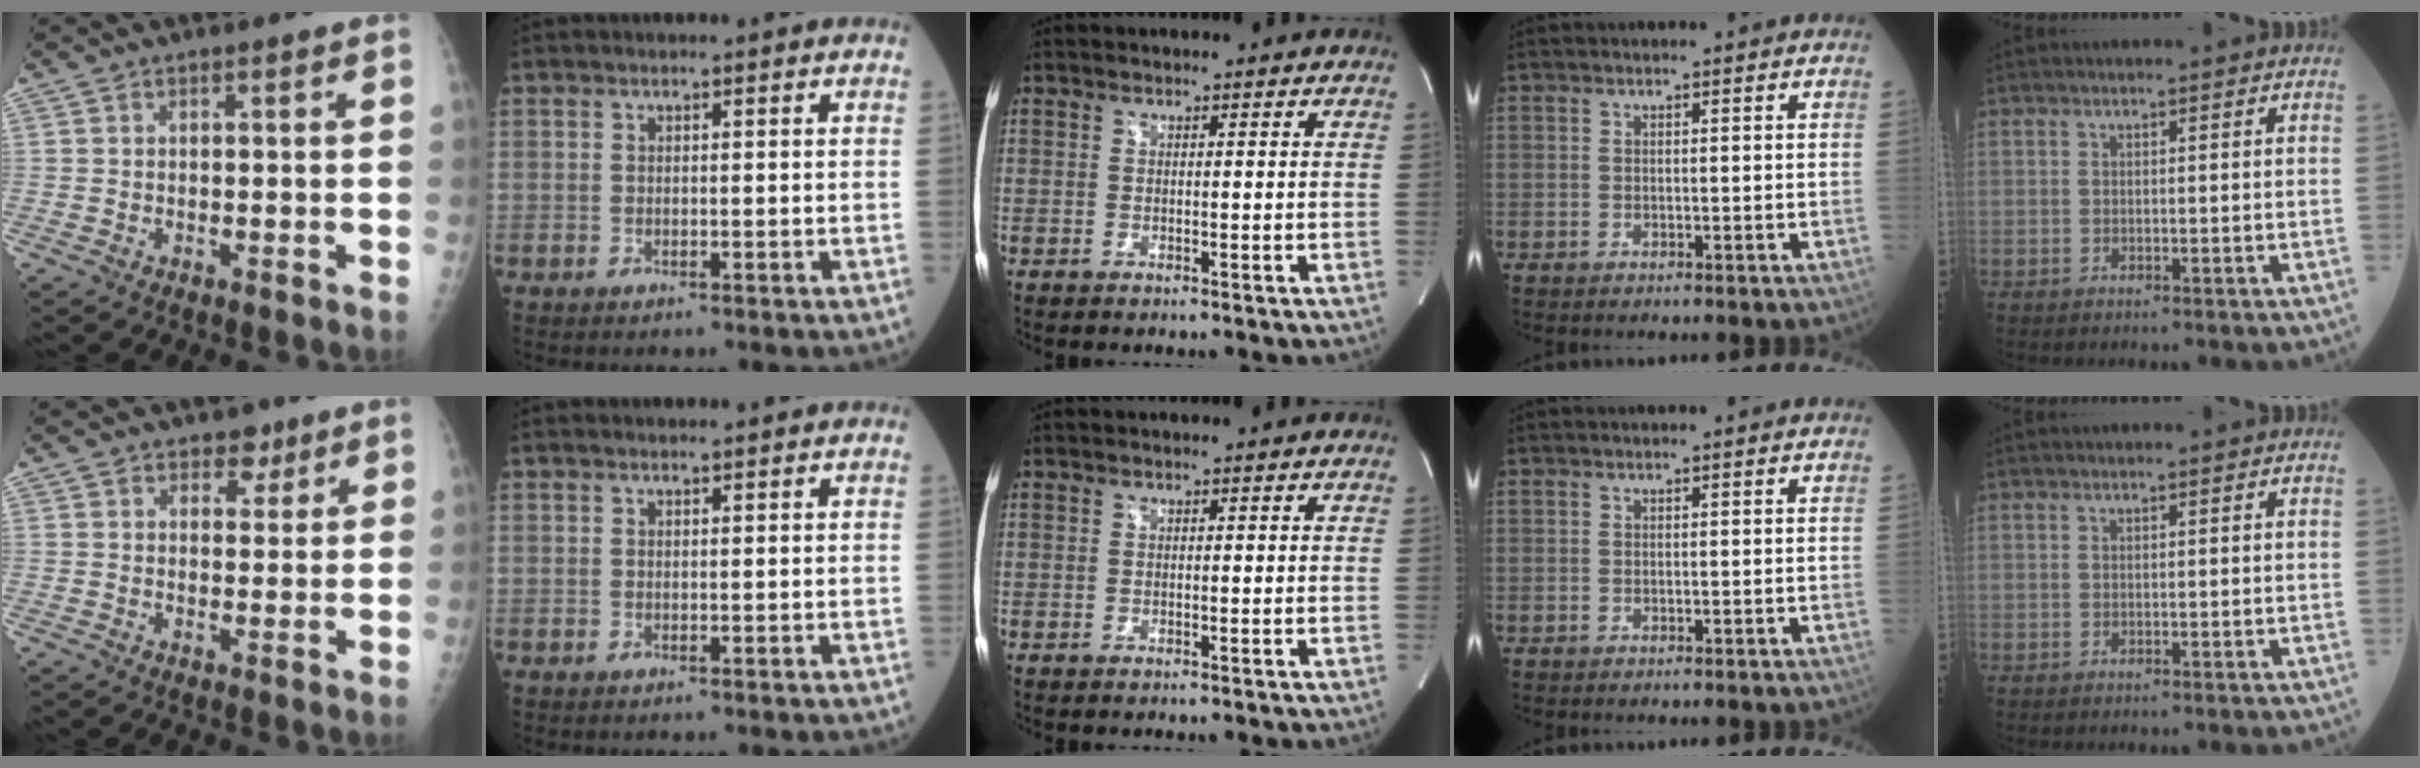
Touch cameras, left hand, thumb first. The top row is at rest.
{"thumb": {"total": 3.4, "force": [2.2, 2.5, 1.0], "torque": [0.010, -0.011, 0.029]}, "index": {"total": 0.5, "force": [0.5, 0.0, 0.2], "torque": [-0.010, 0.000, 0.008]}}